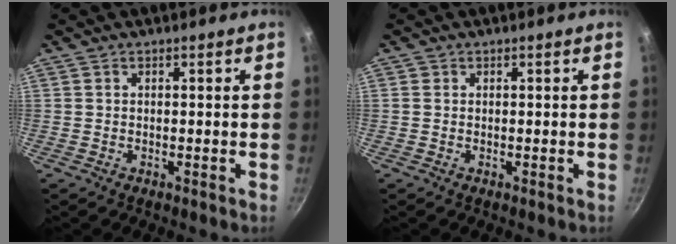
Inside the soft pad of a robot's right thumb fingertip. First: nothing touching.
{"total": 0.7, "force": [0.1, 0.7, 0.2], "torque": [-0.001, 0.001, -0.001]}